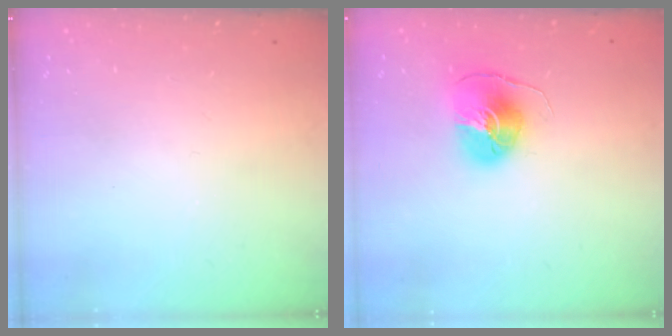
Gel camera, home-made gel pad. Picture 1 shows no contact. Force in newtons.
{"total": 8.1, "press": 8.1, "slide": 0.1}